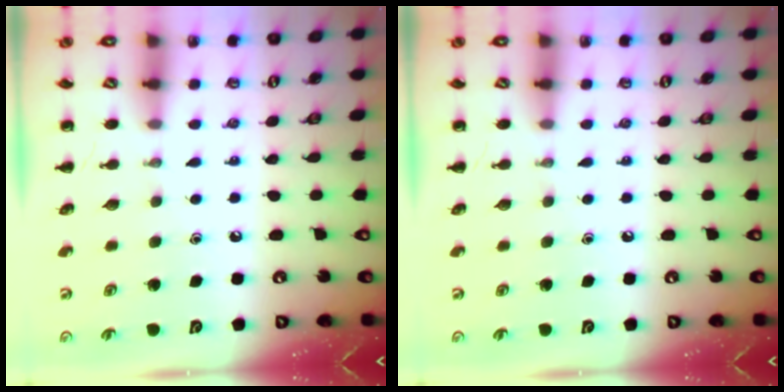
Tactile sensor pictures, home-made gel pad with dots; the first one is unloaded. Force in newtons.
{"total": 0.0}